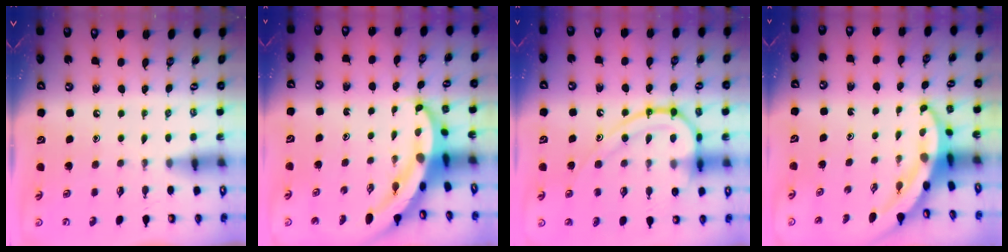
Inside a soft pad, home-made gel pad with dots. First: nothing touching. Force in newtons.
{"total": 6.6, "press": 6.6, "slide": 0.9}
{"total": 17.4, "press": 17.4, "slide": 1.6}
{"total": 3.9, "press": 3.9, "slide": 0.5}